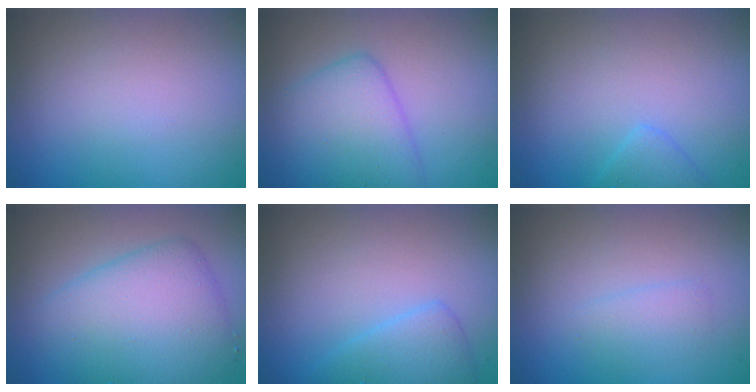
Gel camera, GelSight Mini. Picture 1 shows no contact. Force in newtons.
{"total": 4.6, "press": 4.6, "slide": 0.1}
{"total": 1.5, "press": 1.5, "slide": 0.1}
{"total": 6.5, "press": 6.5, "slide": 0.0}
{"total": 2.6, "press": 2.6, "slide": 0.2}
{"total": 1.3, "press": 1.3, "slide": 0.0}